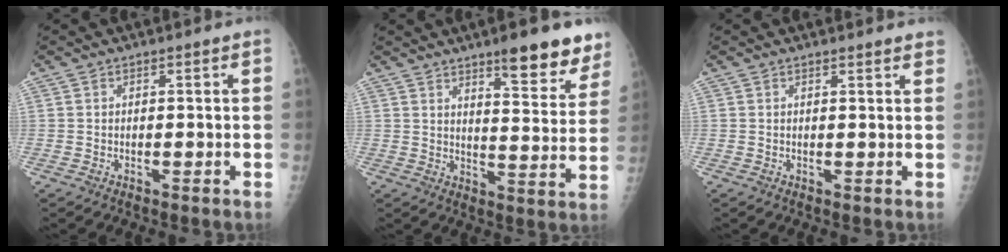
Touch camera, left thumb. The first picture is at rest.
{"total": 12.9, "force": [9.1, 3.6, 8.3], "torque": [-0.066, -0.057, 0.126]}
{"total": 2.5, "force": [2.4, 0.3, 0.6], "torque": [-0.004, -0.010, 0.019]}